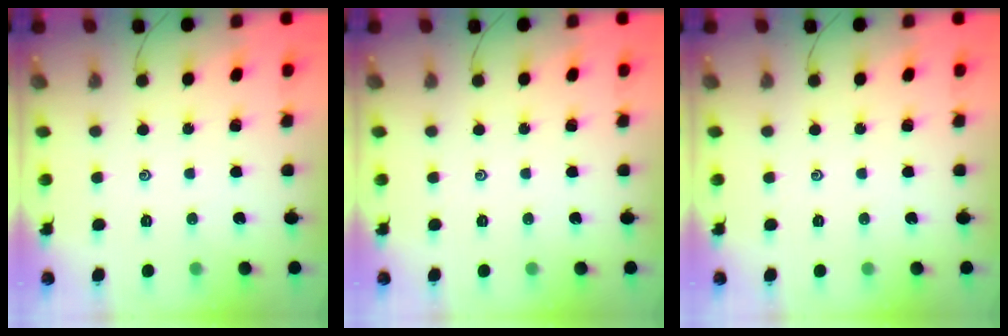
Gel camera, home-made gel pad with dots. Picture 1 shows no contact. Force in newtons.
{"total": 0.0}
{"total": 0.0}